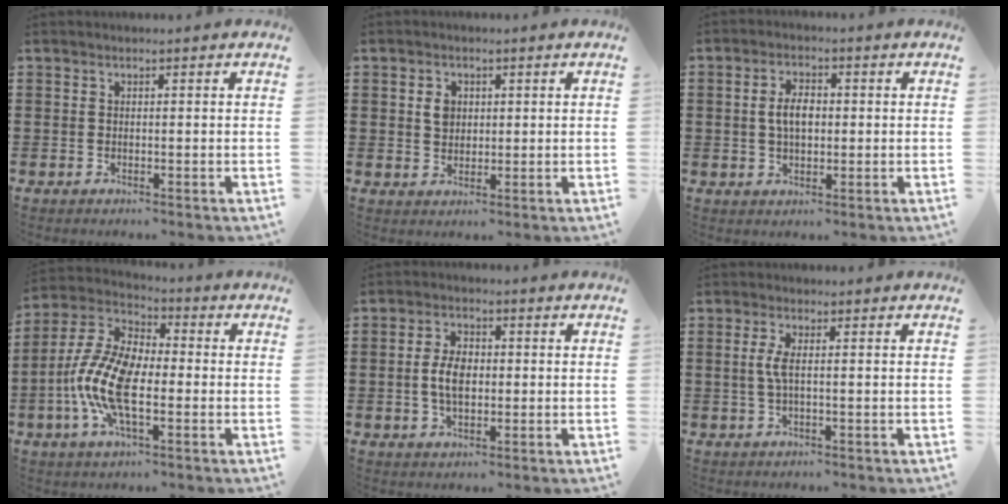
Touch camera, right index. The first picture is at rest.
{"total": 2.7, "force": [0.7, 2.2, 1.5], "torque": [-0.037, 0.010, 0.011]}
{"total": 4.5, "force": [0.2, 2.4, 3.8], "torque": [-0.066, 0.007, -0.001]}
{"total": 11.9, "force": [-3.2, 5.4, 10.2], "torque": [-0.249, -0.009, -0.068]}
{"total": 5.3, "force": [-0.1, 3.2, 4.2], "torque": [-0.098, 0.007, -0.007]}
{"total": 2.9, "force": [0.0, 0.5, 2.8], "torque": [-0.069, -0.007, -0.006]}